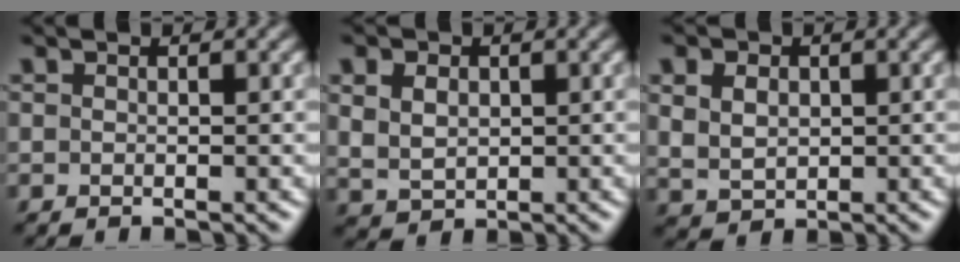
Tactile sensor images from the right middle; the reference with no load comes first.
{"total": 3.7, "force": [1.3, 2.8, 2.1], "torque": [-0.057, 0.014, 0.020]}
{"total": 4.2, "force": [1.4, 3.1, 2.4], "torque": [-0.058, 0.019, 0.018]}